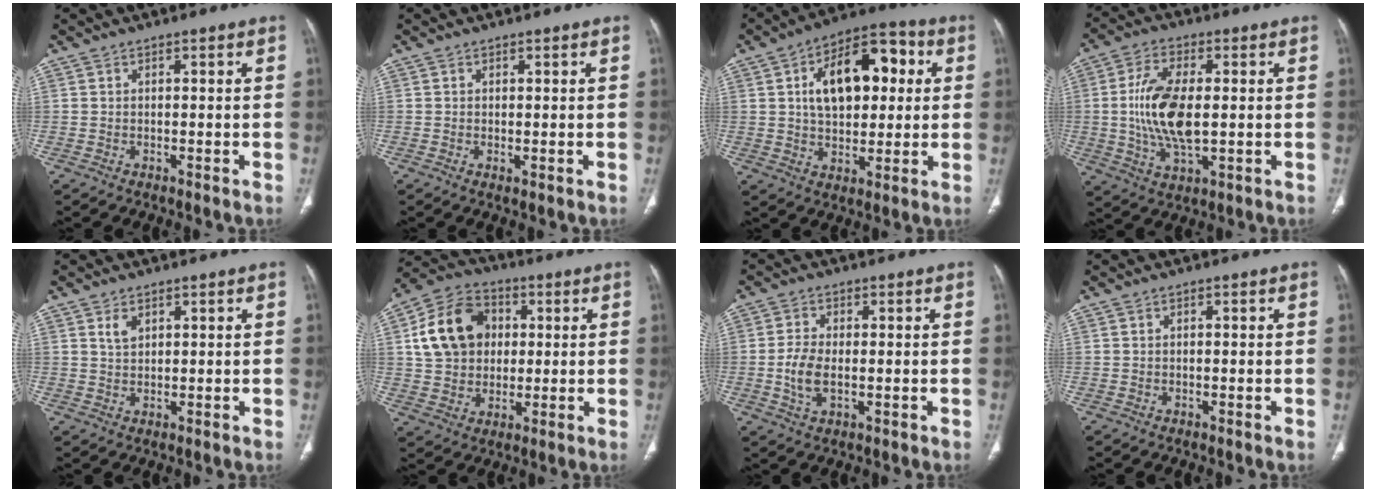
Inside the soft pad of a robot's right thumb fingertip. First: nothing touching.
{"total": 0.8, "force": [0.0, 0.4, 0.7], "torque": [-0.018, -0.005, 0.002]}
{"total": 17.4, "force": [3.9, 10.0, 13.7], "torque": [-0.180, 0.018, 0.058]}
{"total": 13.3, "force": [0.1, 6.1, 11.8], "torque": [-0.237, -0.003, 0.004]}
{"total": 2.5, "force": [1.3, 1.5, 1.5], "torque": [-0.024, -0.006, 0.030]}
{"total": 15.0, "force": [2.9, 12.0, 8.6], "torque": [-0.133, 0.014, 0.048]}
{"total": 5.7, "force": [-0.6, 3.1, 4.7], "torque": [-0.103, -0.001, -0.011]}
{"total": 0.0}